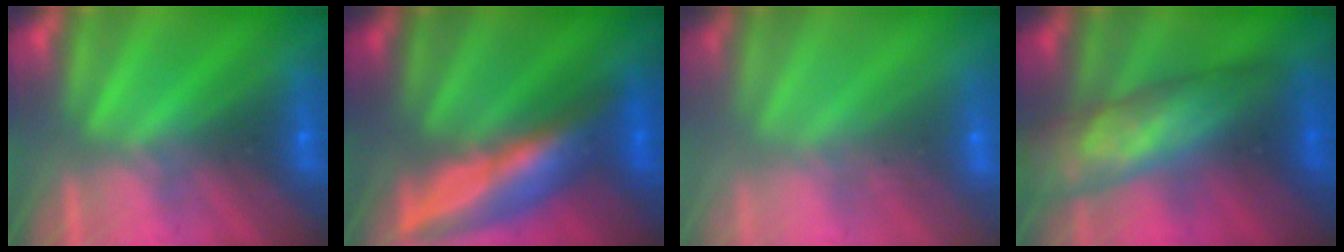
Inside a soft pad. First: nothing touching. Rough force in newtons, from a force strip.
{"total": 6.8}
{"total": 2.5}
{"total": 8.5}